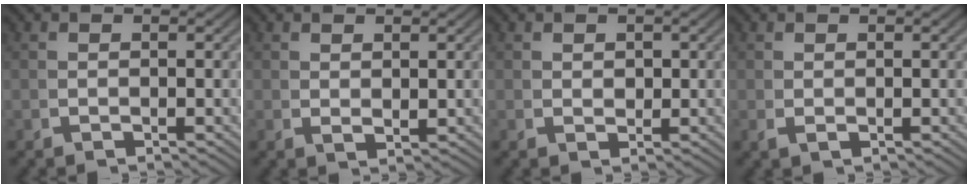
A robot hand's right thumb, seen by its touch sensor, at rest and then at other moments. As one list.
[{"total": 1.2, "force": [0.9, 0.4, 0.6], "torque": [-0.010, -0.001, 0.026]}, {"total": 1.4, "force": [0.7, 1.1, 0.7], "torque": [-0.014, -0.008, 0.020]}, {"total": 0.7, "force": [0.2, 0.4, 0.6], "torque": [-0.018, -0.003, 0.009]}]